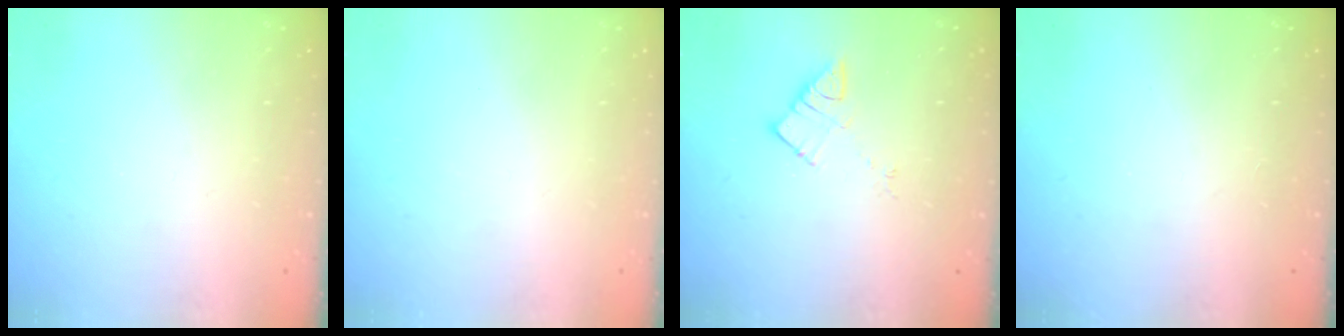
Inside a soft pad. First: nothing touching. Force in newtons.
{"total": 1.5, "press": 1.5, "slide": 0.1}
{"total": 5.8, "press": 5.8, "slide": 0.0}
{"total": 2.8, "press": 2.8, "slide": 0.4}